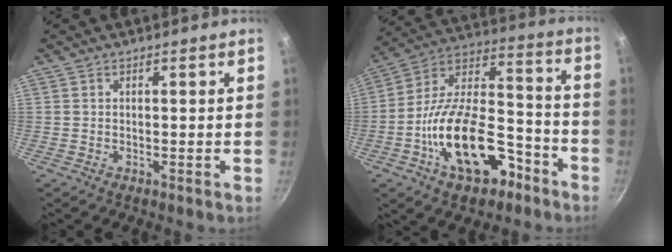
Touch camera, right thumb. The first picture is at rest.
{"total": 21.9, "force": [-9.5, 11.7, 15.9], "torque": [-0.241, 0.079, -0.156]}